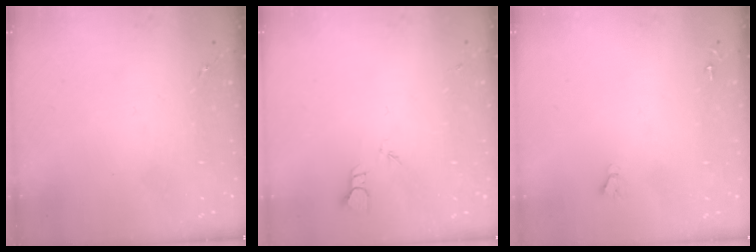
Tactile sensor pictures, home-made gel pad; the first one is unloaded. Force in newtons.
{"total": 2.4, "press": 2.4, "slide": 0.2}
{"total": 1.8, "press": 1.8, "slide": 0.1}